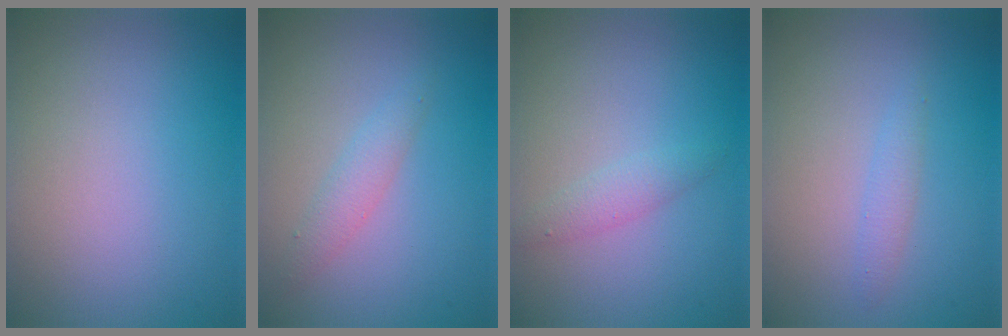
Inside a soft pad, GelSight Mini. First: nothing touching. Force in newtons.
{"total": 1.7, "press": 1.7, "slide": 0.1}
{"total": 1.4, "press": 1.4, "slide": 0.0}
{"total": 1.2, "press": 1.2, "slide": 0.0}